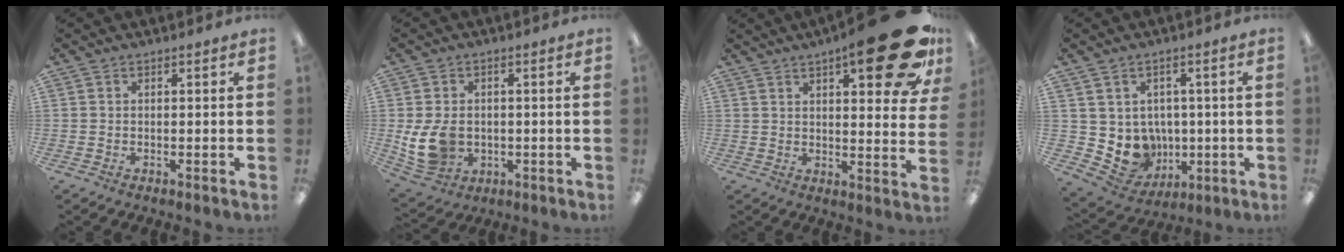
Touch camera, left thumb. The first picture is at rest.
{"total": 9.5, "force": [-0.7, 7.5, 5.9], "torque": [-0.126, 0.005, -0.009]}
{"total": 19.2, "force": [10.2, 5.6, 15.2], "torque": [-0.194, -0.059, 0.153]}
{"total": 7.5, "force": [0.9, 7.3, 1.6], "torque": [-0.043, -0.018, 0.030]}